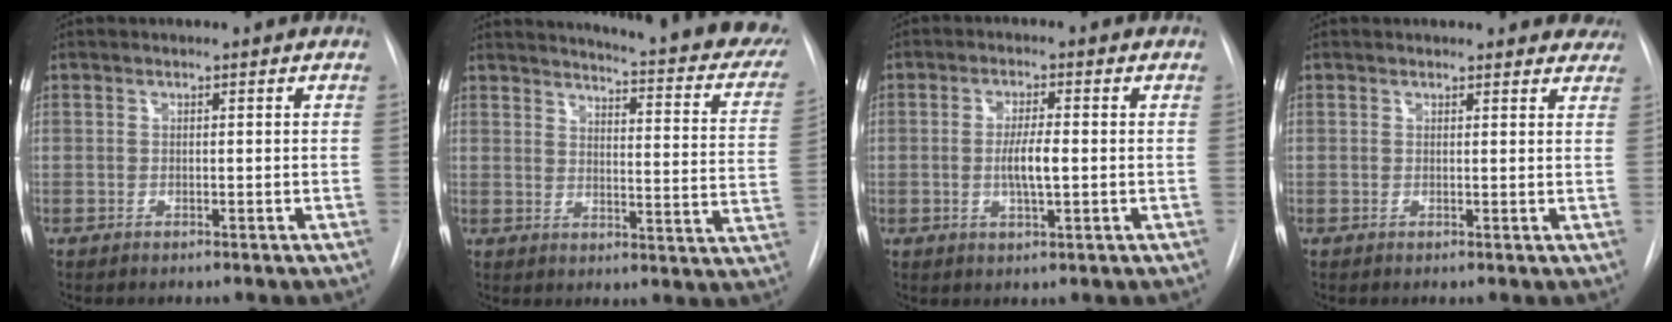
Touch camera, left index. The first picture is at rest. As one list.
[{"total": 25.8, "force": [22.8, 3.4, 11.6], "torque": [-0.158, -0.104, 0.244]}, {"total": 4.5, "force": [-0.7, 0.9, 4.4], "torque": [-0.084, -0.007, -0.014]}, {"total": 7.6, "force": [7.1, 2.7, 0.8], "torque": [0.028, -0.003, 0.046]}]